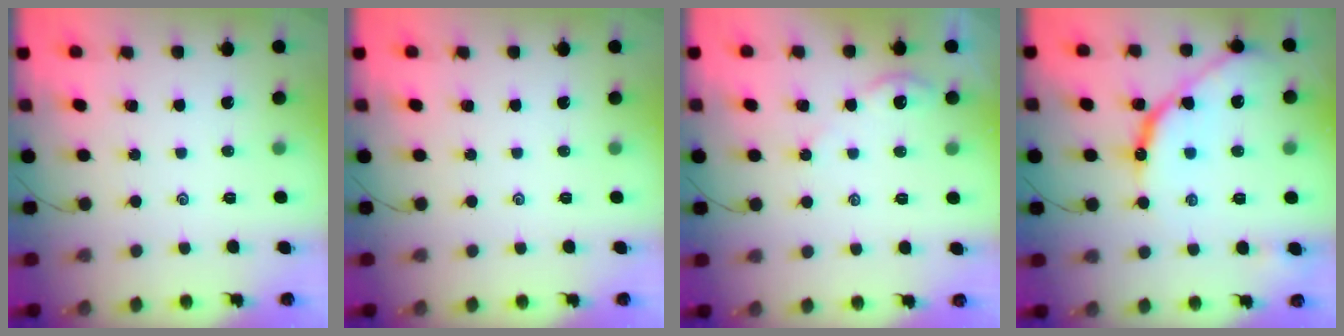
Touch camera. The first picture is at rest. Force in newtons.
{"total": 0.0}
{"total": 2.9, "press": 2.9, "slide": 0.3}
{"total": 12.5, "press": 12.4, "slide": 1.1}